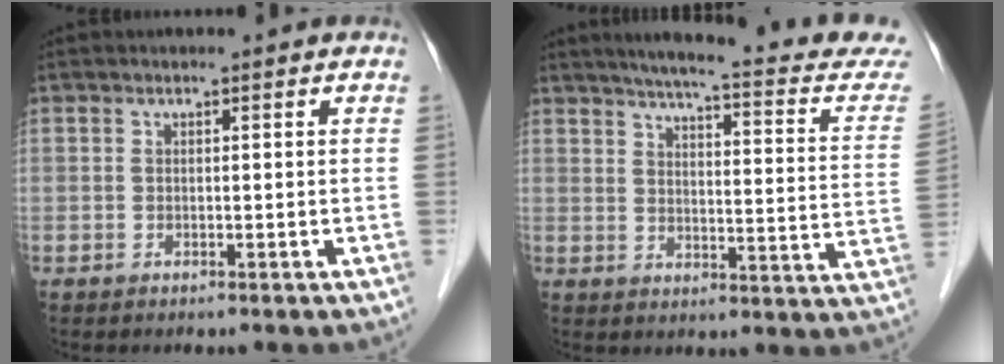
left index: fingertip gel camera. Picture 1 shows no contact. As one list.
[{"total": 20.5, "force": [18.3, 1.4, 9.2], "torque": [-0.117, -0.051, 0.210]}]